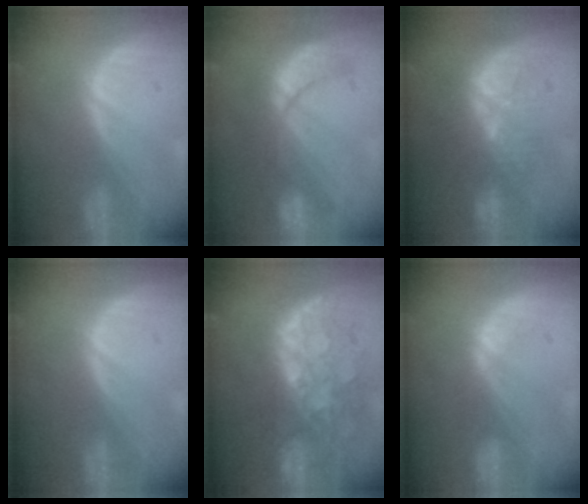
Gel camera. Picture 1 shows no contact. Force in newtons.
{"total": 7.9, "press": 7.5, "slide": 2.2}
{"total": 9.3, "press": 8.5, "slide": 3.6}
{"total": 0.0}
{"total": 11.2, "press": 9.8, "slide": 5.4}
{"total": 2.3, "press": 2.2, "slide": 0.7}